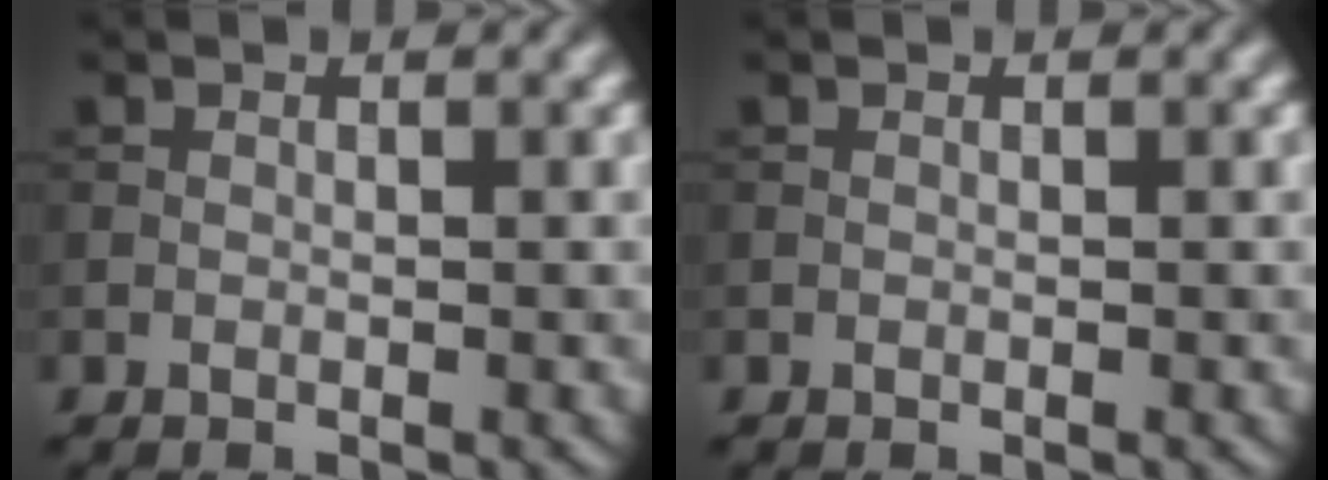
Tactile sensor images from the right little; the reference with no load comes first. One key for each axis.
{"total": 0.0}